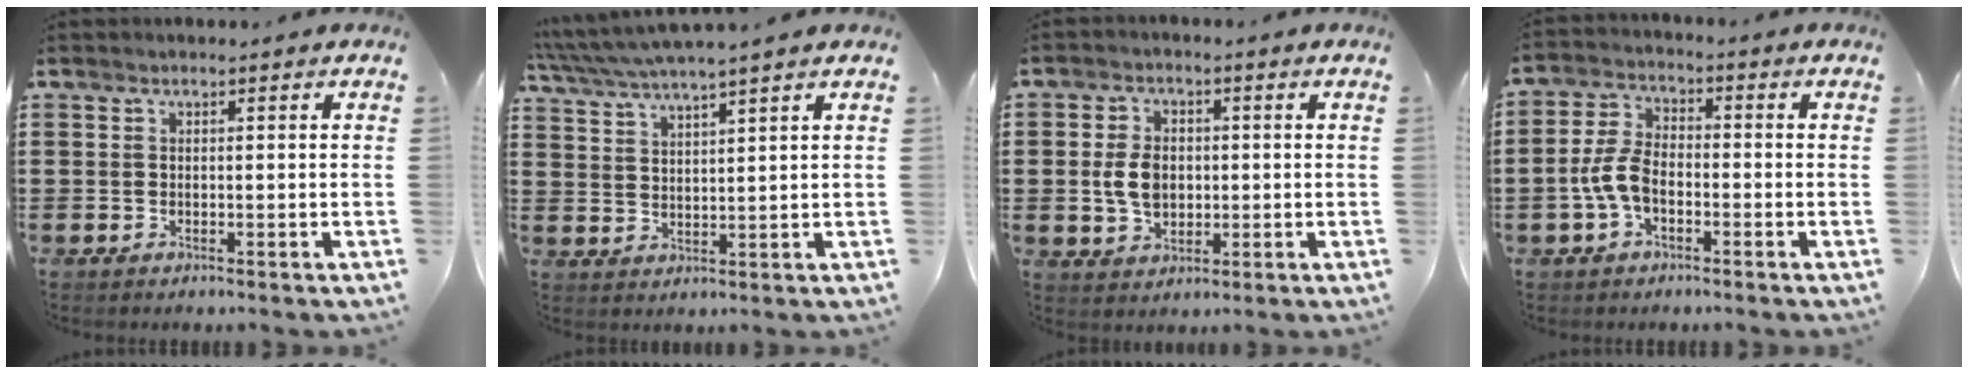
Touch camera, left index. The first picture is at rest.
{"total": 3.9, "force": [3.6, -0.4, 1.5], "torque": [-0.042, -0.016, 0.062]}
{"total": 5.3, "force": [0.1, 3.6, 3.9], "torque": [-0.085, 0.003, -0.005]}
{"total": 5.8, "force": [-2.0, 3.0, 4.5], "torque": [-0.120, 0.000, -0.048]}